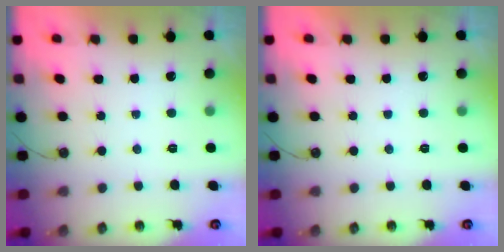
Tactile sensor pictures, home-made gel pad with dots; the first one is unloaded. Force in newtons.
{"total": 0.0}